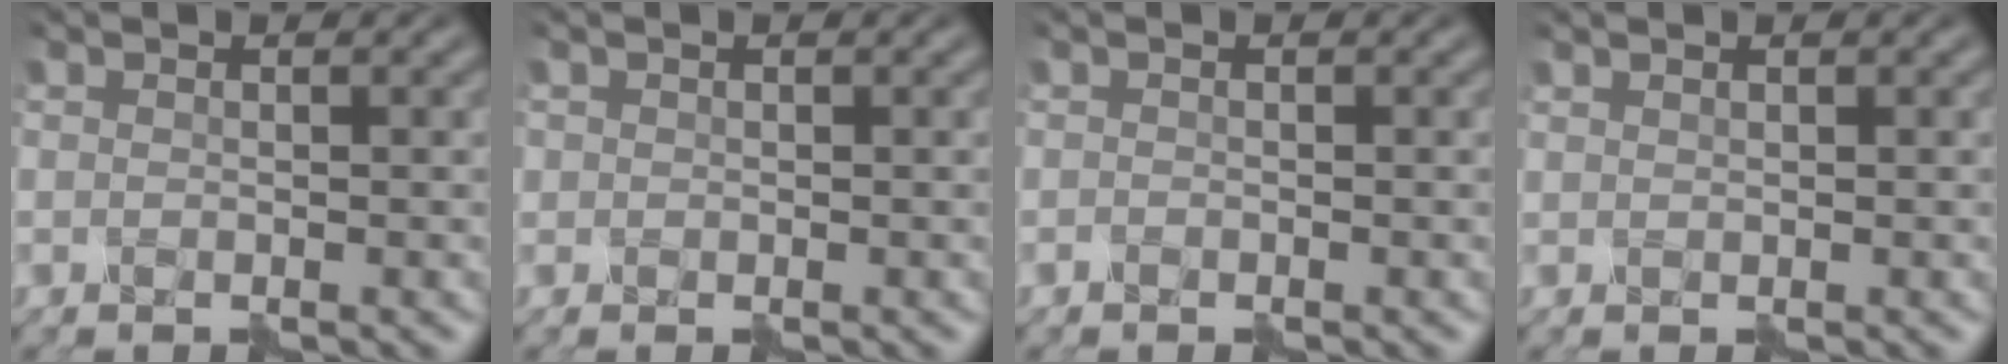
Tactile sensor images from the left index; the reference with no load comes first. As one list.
[{"total": 0.6, "force": [0.1, 0.5, -0.2], "torque": [0.007, -0.002, -0.002]}, {"total": 0.0}, {"total": 0.6, "force": [0.6, 0.0, -0.1], "torque": [0.001, 0.001, 0.010]}]